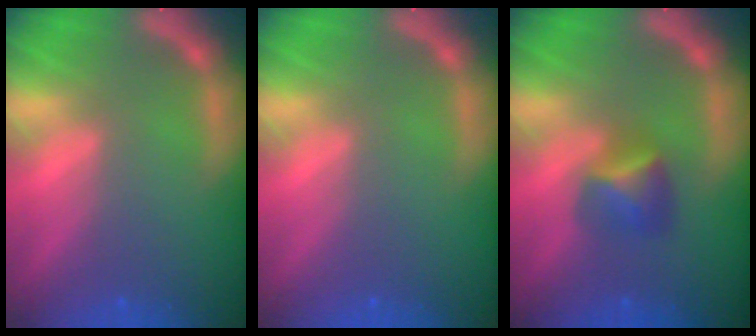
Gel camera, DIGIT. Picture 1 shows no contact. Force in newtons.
{"total": 0.0}
{"total": 2.9}